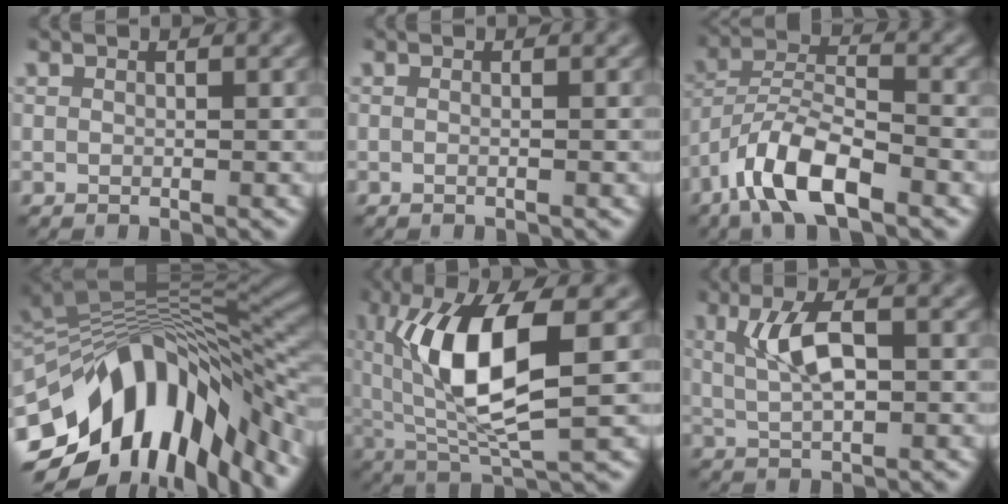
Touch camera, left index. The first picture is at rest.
{"total": 0.6, "force": [-0.5, -0.1, 0.3], "torque": [0.001, -0.005, -0.010]}
{"total": 7.2, "force": [-5.1, 1.8, 4.6], "torque": [-0.080, 0.009, -0.097]}
{"total": 14.4, "force": [-6.9, 6.9, 10.6], "torque": [-0.169, 0.005, -0.109]}
{"total": 9.2, "force": [1.2, 2.6, 8.8], "torque": [-0.159, -0.006, 0.034]}
{"total": 3.9, "force": [0.1, 1.2, 3.7], "torque": [-0.074, 0.008, 0.009]}